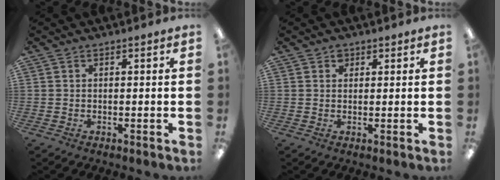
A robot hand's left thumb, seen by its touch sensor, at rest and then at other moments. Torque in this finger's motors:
{"motor_torque": [0.13, -0.01, 0.39, -0.05, -0.01]}